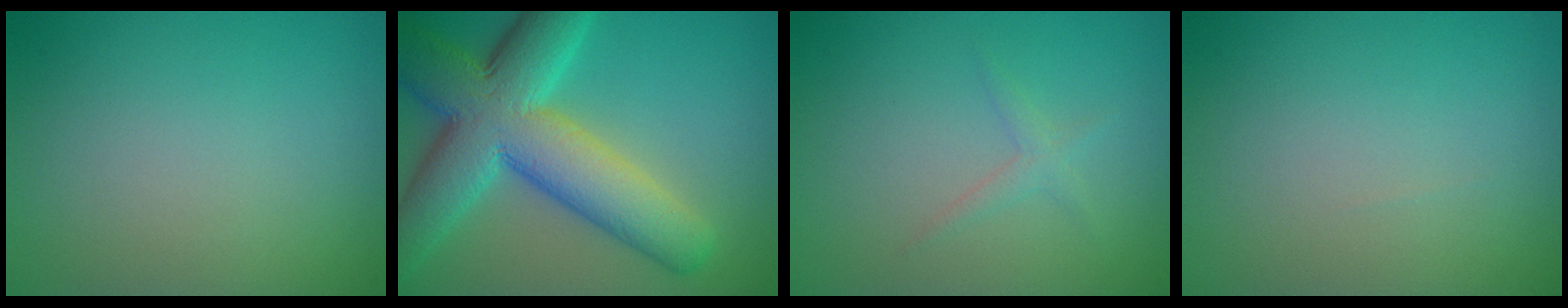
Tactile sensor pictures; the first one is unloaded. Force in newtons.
{"total": 11.6, "press": 11.6, "slide": 0.4}
{"total": 1.1, "press": 1.1, "slide": 0.0}
{"total": 0.0}